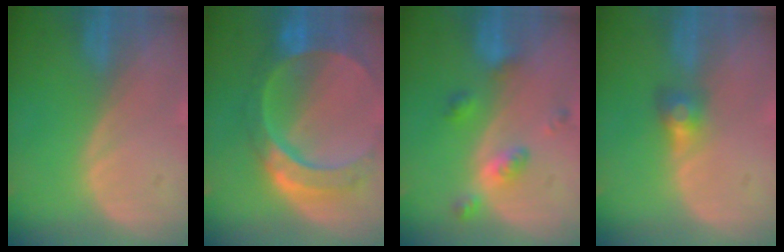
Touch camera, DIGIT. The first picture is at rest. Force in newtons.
{"total": 11.0, "press": 9.3, "slide": 5.9}
{"total": 5.2, "press": 4.7, "slide": 2.3}
{"total": 2.8, "press": 2.6, "slide": 1.0}